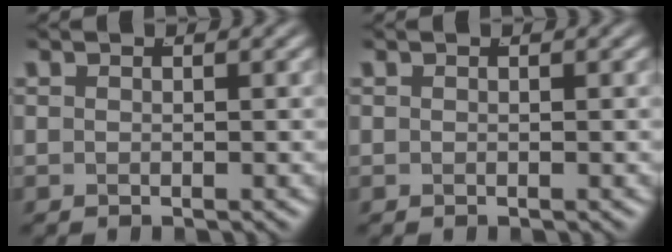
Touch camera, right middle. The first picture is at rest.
{"total": 0.0}